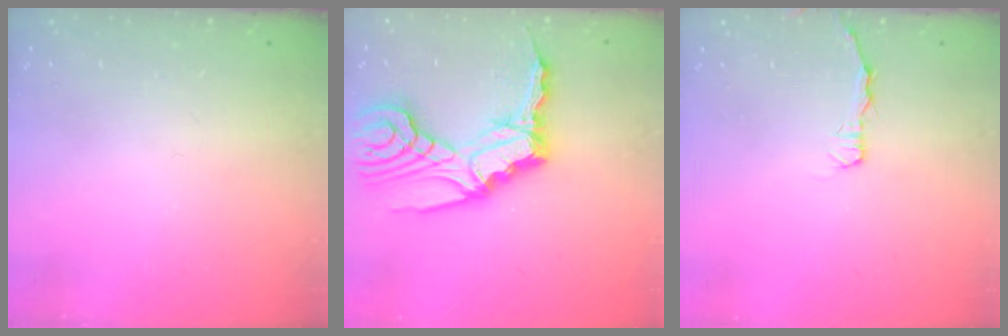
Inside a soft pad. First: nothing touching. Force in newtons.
{"total": 15.4, "press": 15.2, "slide": 2.1}
{"total": 2.9, "press": 2.9, "slide": 0.4}